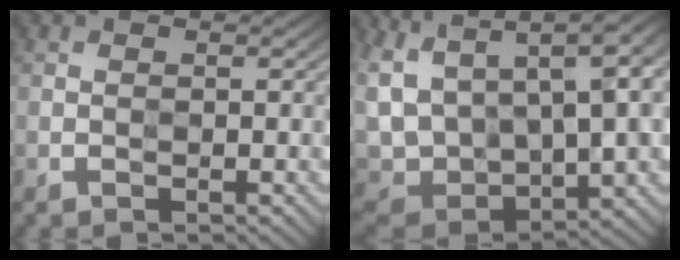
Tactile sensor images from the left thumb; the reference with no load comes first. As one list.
[{"total": 15.5, "force": [6.3, 7.6, 12.0], "torque": [-0.296, 0.013, 0.147]}]